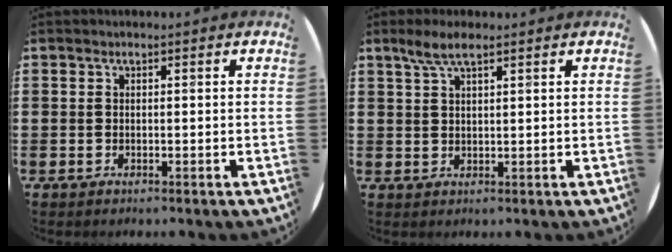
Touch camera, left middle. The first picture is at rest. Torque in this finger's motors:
{"motor_torque": [0.63, -0.50, 0.09, 0.02]}